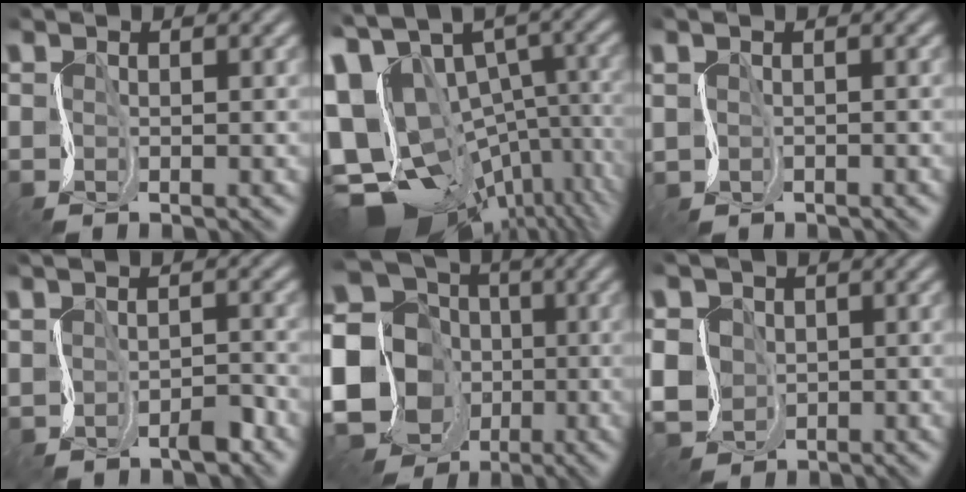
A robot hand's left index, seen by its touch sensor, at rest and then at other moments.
{"total": 18.6, "force": [-6.1, 11.8, 13.0], "torque": [-0.215, -0.005, -0.043]}
{"total": 0.8, "force": [-0.3, 0.6, 0.4], "torque": [-0.011, -0.005, -0.005]}
{"total": 2.4, "force": [-1.3, 1.1, 1.7], "torque": [-0.027, -0.004, -0.022]}
{"total": 21.2, "force": [-5.1, 18.6, 8.9], "torque": [-0.218, 0.003, -0.136]}
{"total": 6.1, "force": [-0.9, 5.4, 2.6], "torque": [-0.059, 0.003, -0.048]}